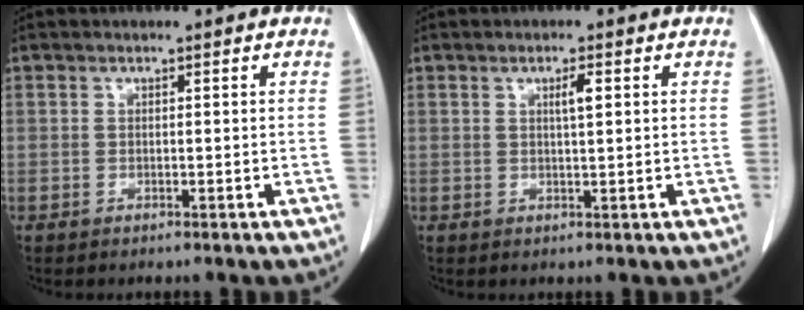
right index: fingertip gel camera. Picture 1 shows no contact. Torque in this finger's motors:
{"motor_torque": [0.23, 0.22, 0.02, 0.03]}